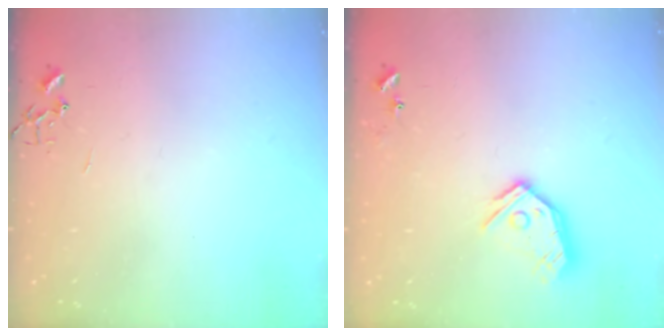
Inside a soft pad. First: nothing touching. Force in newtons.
{"total": 13.2, "press": 13.1, "slide": 1.6}